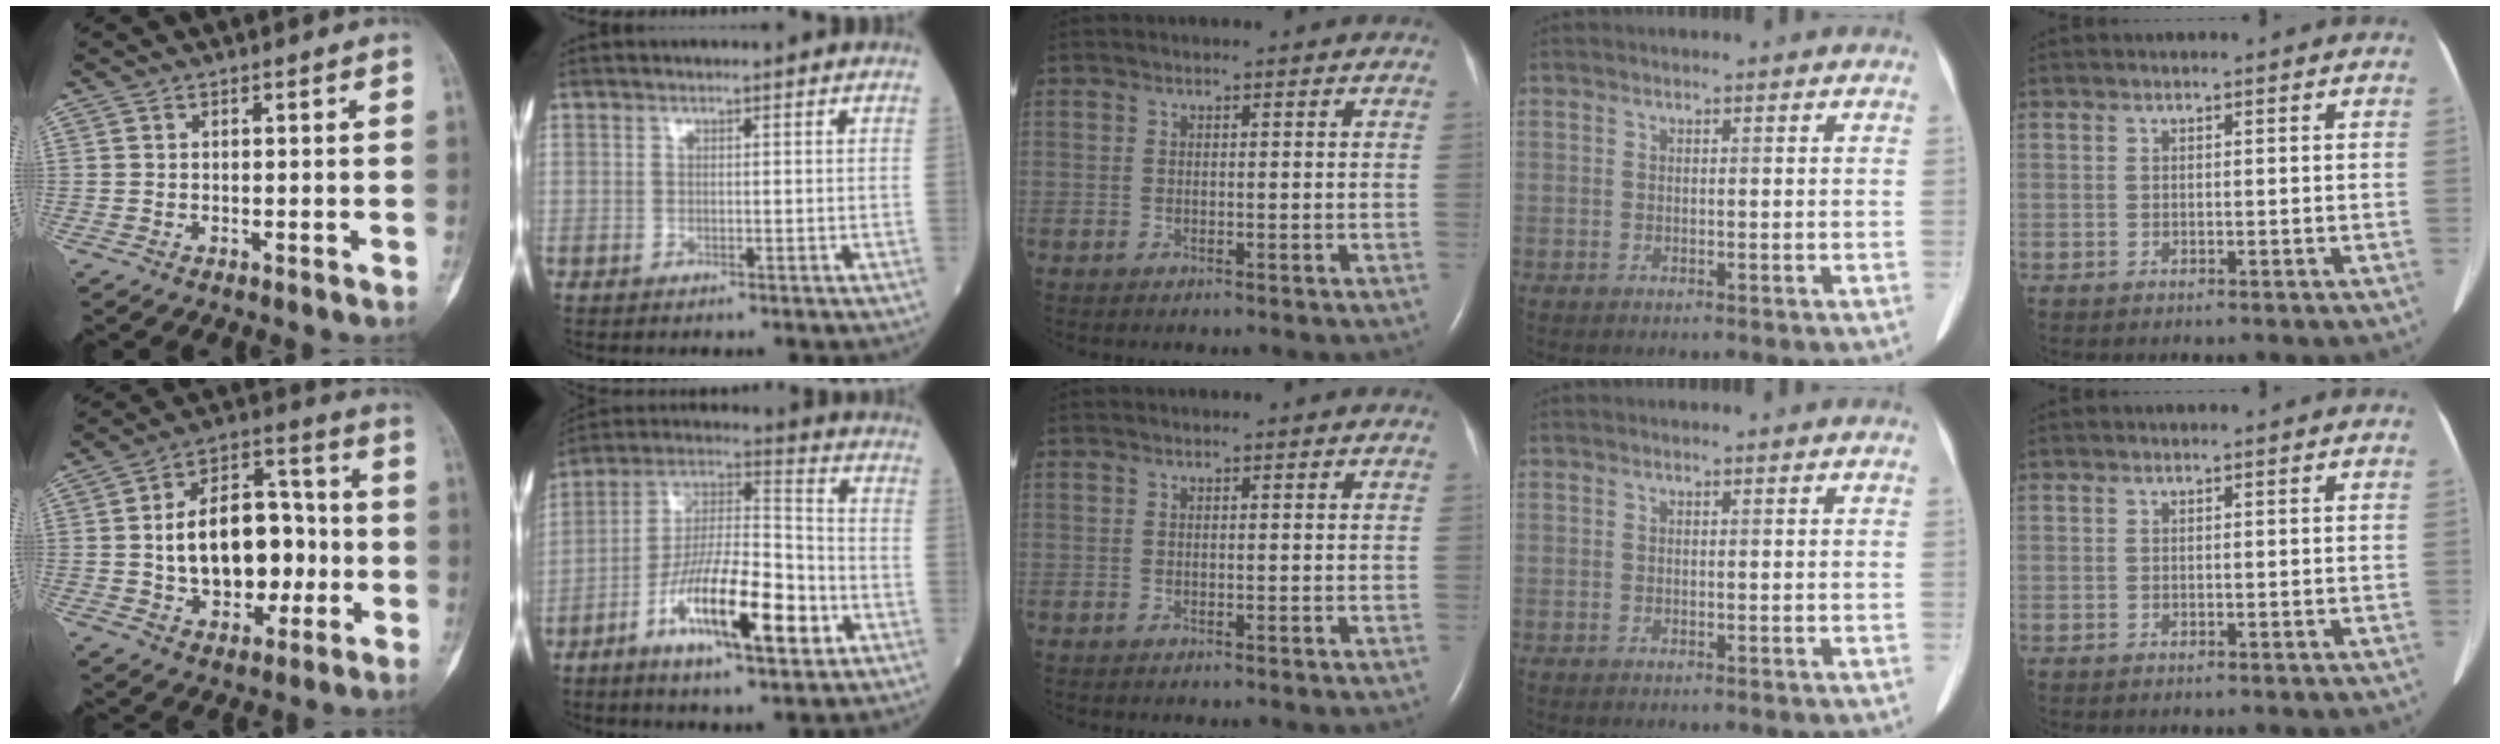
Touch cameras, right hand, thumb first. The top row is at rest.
{"thumb": {"total": 17.4, "force": [-1.3, 11.5, 13.0], "torque": [-0.166, 0.039, -0.014]}, "index": {"total": 16.8, "force": [-6.7, 3.9, 14.9], "torque": [-0.274, -0.003, -0.113]}}